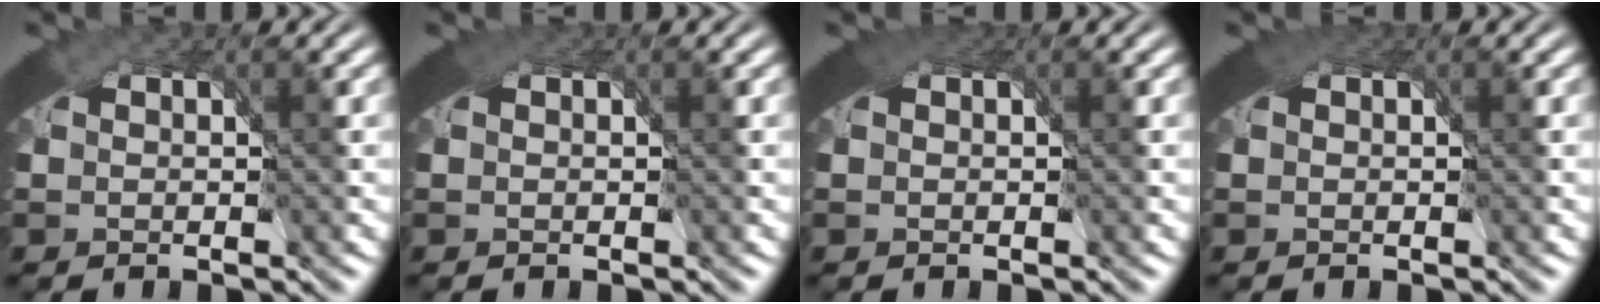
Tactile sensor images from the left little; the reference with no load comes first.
{"total": 1.0, "force": [0.5, 0.7, 0.5], "torque": [-0.011, -0.001, 0.008]}
{"total": 1.7, "force": [0.9, 1.0, 1.1], "torque": [-0.020, -0.003, 0.015]}
{"total": 1.4, "force": [0.7, 0.9, 0.8], "torque": [-0.015, -0.002, 0.012]}